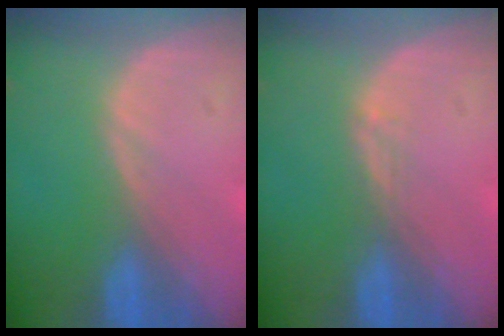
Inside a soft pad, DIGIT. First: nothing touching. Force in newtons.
{"total": 1.0, "press": 0.7, "slide": 0.7}